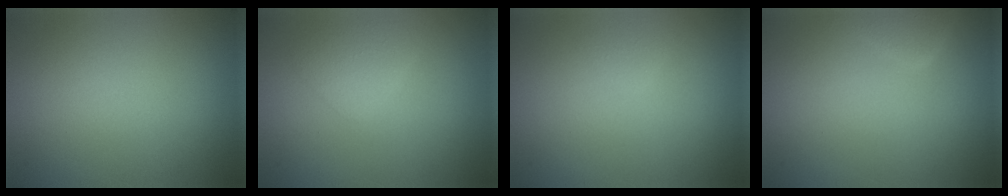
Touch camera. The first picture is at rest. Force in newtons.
{"total": 1.7, "press": 1.7, "slide": 0.1}
{"total": 0.7, "press": 0.7, "slide": 0.0}
{"total": 2.8, "press": 2.8, "slide": 0.2}